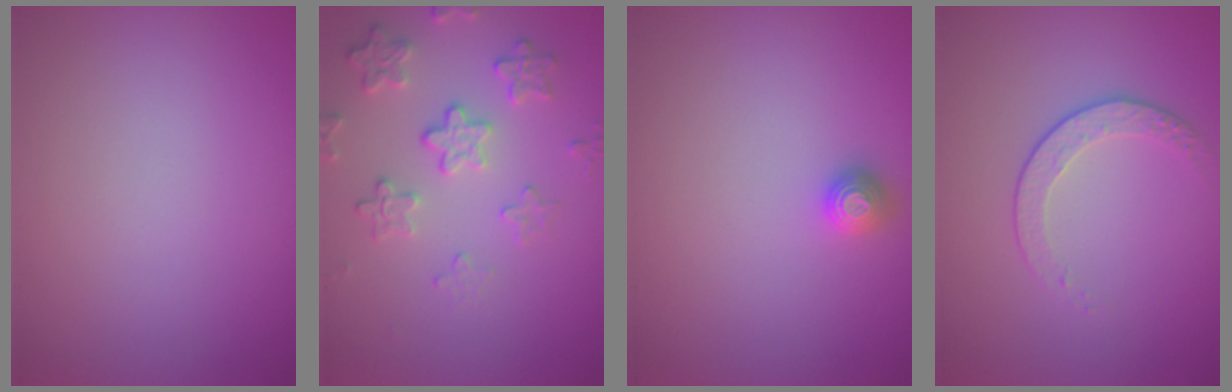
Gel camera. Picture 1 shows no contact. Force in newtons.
{"total": 3.0, "press": 2.9, "slide": 0.9}
{"total": 1.2, "press": 1.1, "slide": 0.2}
{"total": 1.8, "press": 1.3, "slide": 1.3}